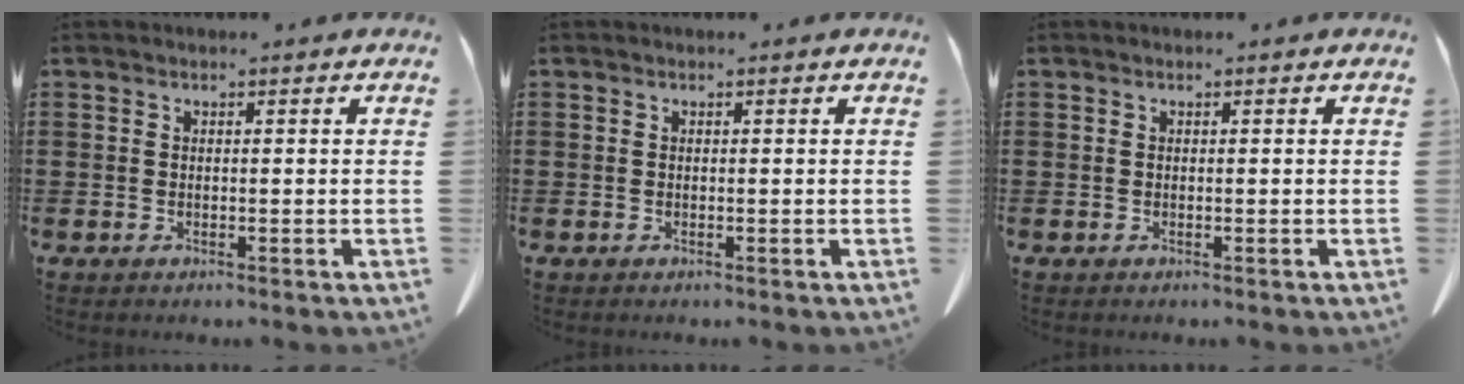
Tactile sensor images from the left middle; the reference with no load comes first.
{"total": 0.0}
{"total": 0.0}